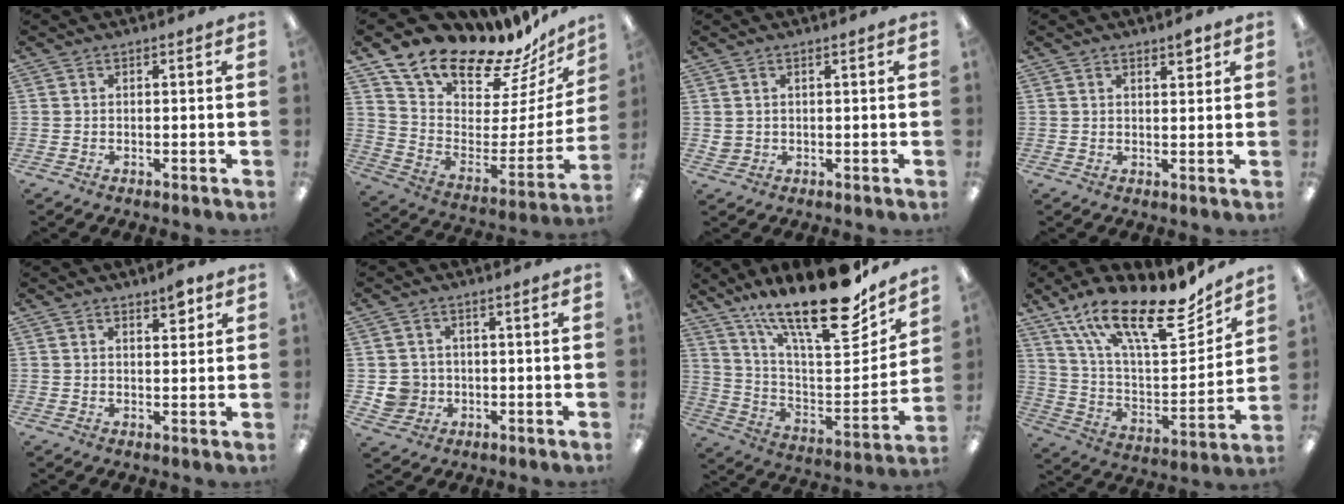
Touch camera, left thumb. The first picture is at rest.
{"total": 16.9, "force": [15.2, 5.6, 4.7], "torque": [-0.078, -0.142, 0.266]}
{"total": 1.8, "force": [1.0, 1.3, 0.5], "torque": [-0.013, 0.003, 0.018]}
{"total": 2.8, "force": [2.0, 1.0, 1.6], "torque": [-0.017, -0.006, 0.032]}
{"total": 3.9, "force": [2.9, 1.4, 2.2], "torque": [-0.024, -0.014, 0.046]}
{"total": 5.0, "force": [-0.2, 4.9, 0.9], "torque": [-0.025, 0.009, -0.001]}
{"total": 23.9, "force": [18.0, 6.3, 14.4], "torque": [-0.218, -0.126, 0.299]}
{"total": 22.3, "force": [15.9, 7.2, 14.0], "torque": [-0.237, -0.100, 0.273]}